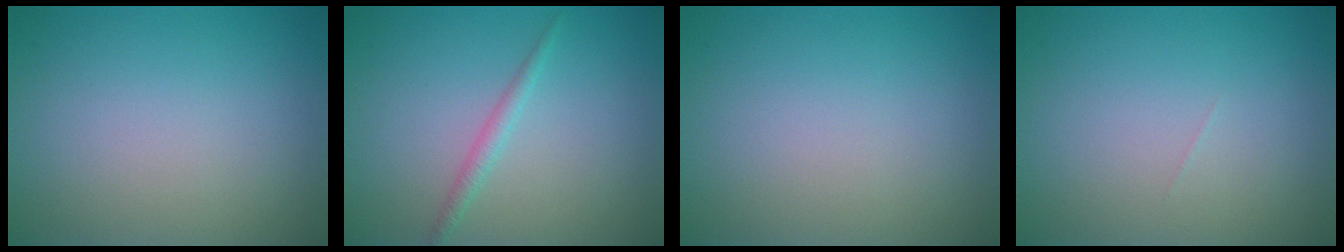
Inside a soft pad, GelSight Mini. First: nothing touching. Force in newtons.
{"total": 1.3, "press": 1.3, "slide": 0.0}
{"total": 0.0}
{"total": 0.0}